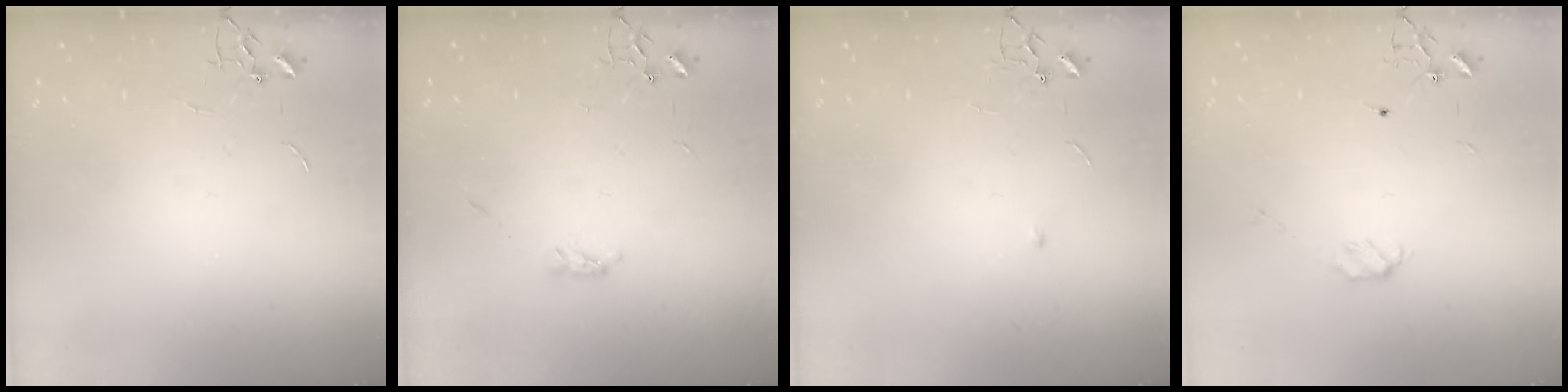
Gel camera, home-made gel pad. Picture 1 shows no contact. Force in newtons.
{"total": 3.2, "press": 3.1, "slide": 0.5}
{"total": 3.4, "press": 3.3, "slide": 0.6}
{"total": 4.1, "press": 4.0, "slide": 0.8}